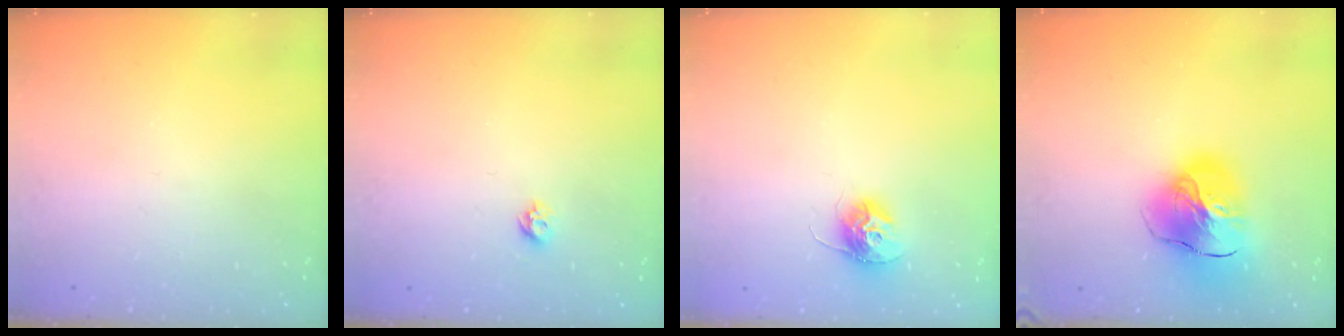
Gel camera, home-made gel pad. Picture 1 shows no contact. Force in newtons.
{"total": 5.3, "press": 5.3, "slide": 0.8}
{"total": 11.2, "press": 11.2, "slide": 0.7}
{"total": 17.4, "press": 17.2, "slide": 2.3}